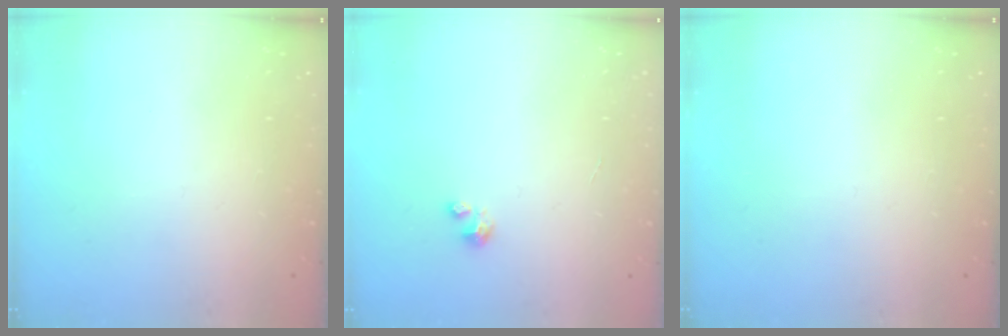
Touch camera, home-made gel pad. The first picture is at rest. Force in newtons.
{"total": 0.6, "press": 0.6, "slide": 0.3}
{"total": 0.0}